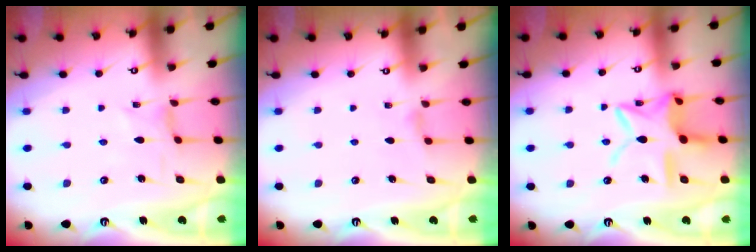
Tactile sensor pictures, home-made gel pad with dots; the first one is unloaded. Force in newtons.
{"total": 2.4, "press": 2.3, "slide": 0.5}
{"total": 14.2, "press": 14.1, "slide": 1.2}